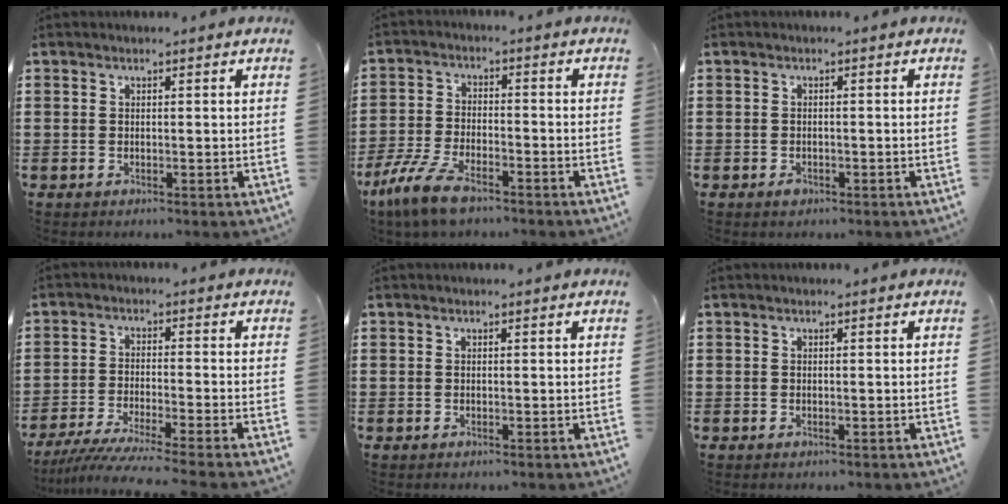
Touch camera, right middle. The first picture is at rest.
{"total": 7.6, "force": [-5.4, 2.3, 4.8], "torque": [-0.115, -0.003, -0.105]}
{"total": 1.0, "force": [-0.7, 0.5, 0.4], "torque": [-0.010, -0.004, -0.014]}
{"total": 5.0, "force": [-4.5, -0.5, 2.1], "torque": [-0.057, -0.024, -0.091]}
{"total": 0.0}
{"total": 0.0}